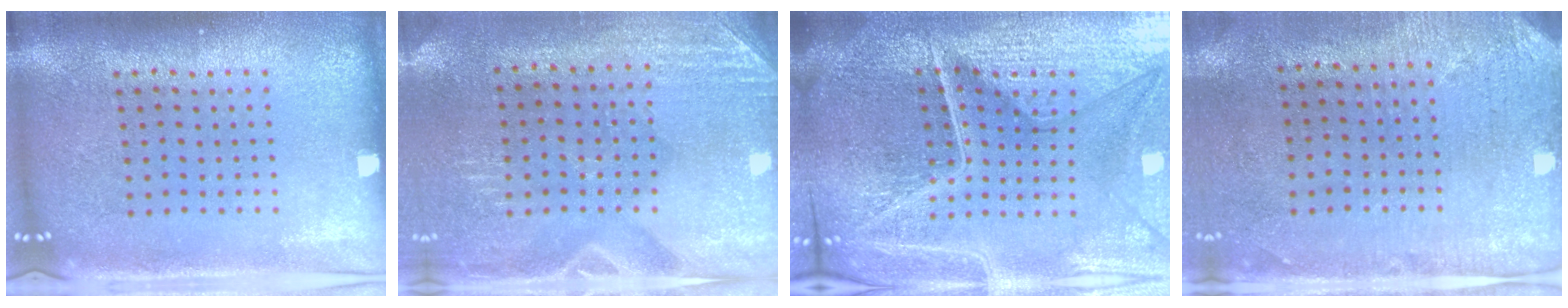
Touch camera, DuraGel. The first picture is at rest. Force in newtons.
{"total": 2.8, "press": 2.6, "slide": 1.2}
{"total": 6.5, "press": 5.8, "slide": 3.1}
{"total": 2.9, "press": 2.4, "slide": 1.7}